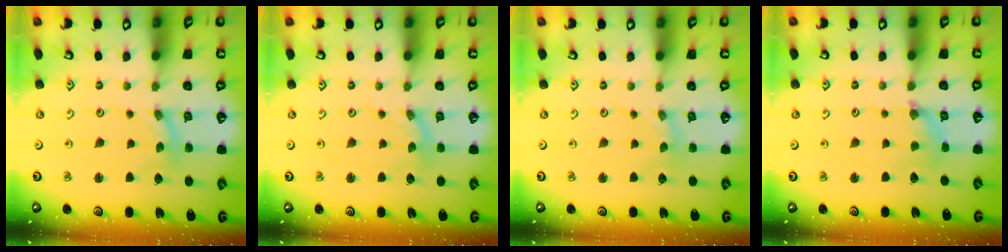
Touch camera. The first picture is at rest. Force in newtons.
{"total": 0.0}
{"total": 0.0}
{"total": 2.1, "press": 2.1, "slide": 0.4}